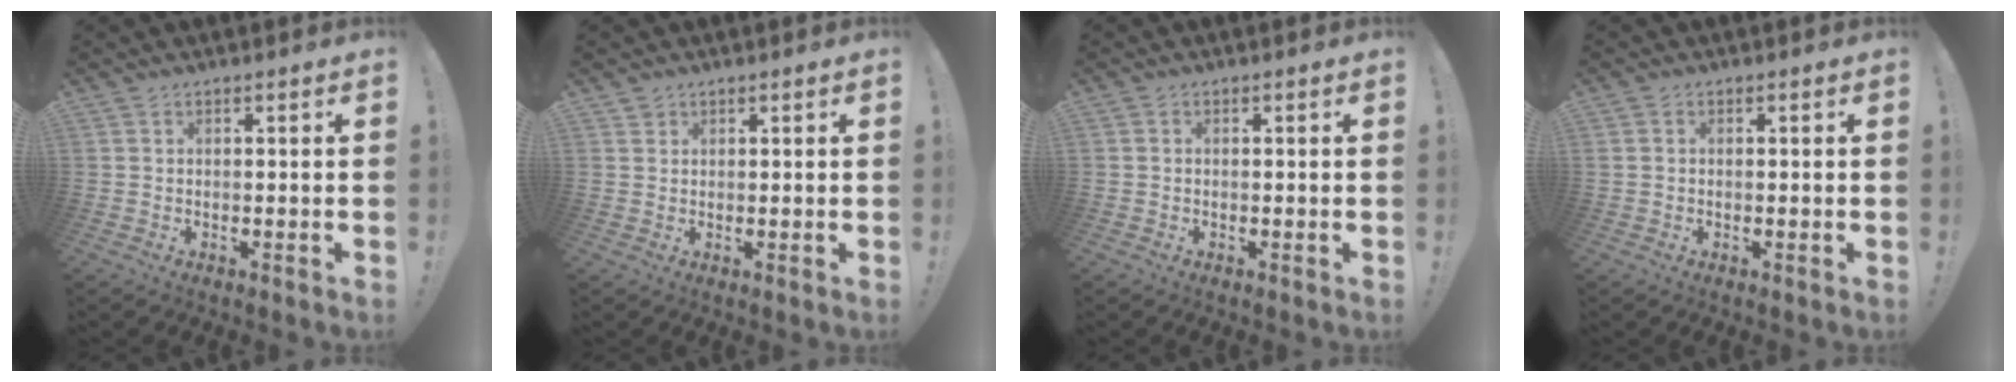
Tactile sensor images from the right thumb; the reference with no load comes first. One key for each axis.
{"total": 1.1, "fx": 0.9, "fy": 0.7, "fz": 0.1, "tx": 0.003, "ty": -0.003, "tz": 0.017}
{"total": 0.9, "fx": 0.3, "fy": -0.1, "fz": -0.9, "tx": 0.017, "ty": 0.002, "tz": 0.006}
{"total": 0.8, "fx": 0.4, "fy": 0.2, "fz": -0.7, "tx": 0.013, "ty": 0.004, "tz": 0.008}